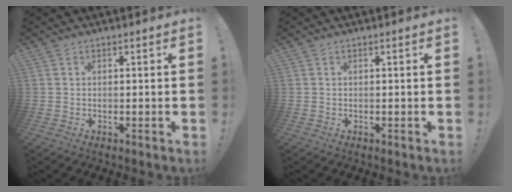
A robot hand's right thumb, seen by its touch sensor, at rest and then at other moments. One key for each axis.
{"total": 0.0}